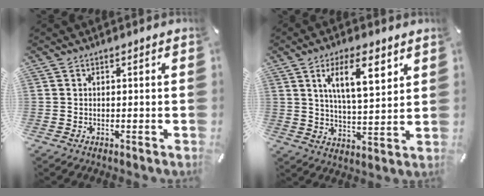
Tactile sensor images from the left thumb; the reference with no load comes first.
{"total": 12.0, "force": [6.0, 4.7, 9.2], "torque": [-0.145, -0.013, 0.097]}